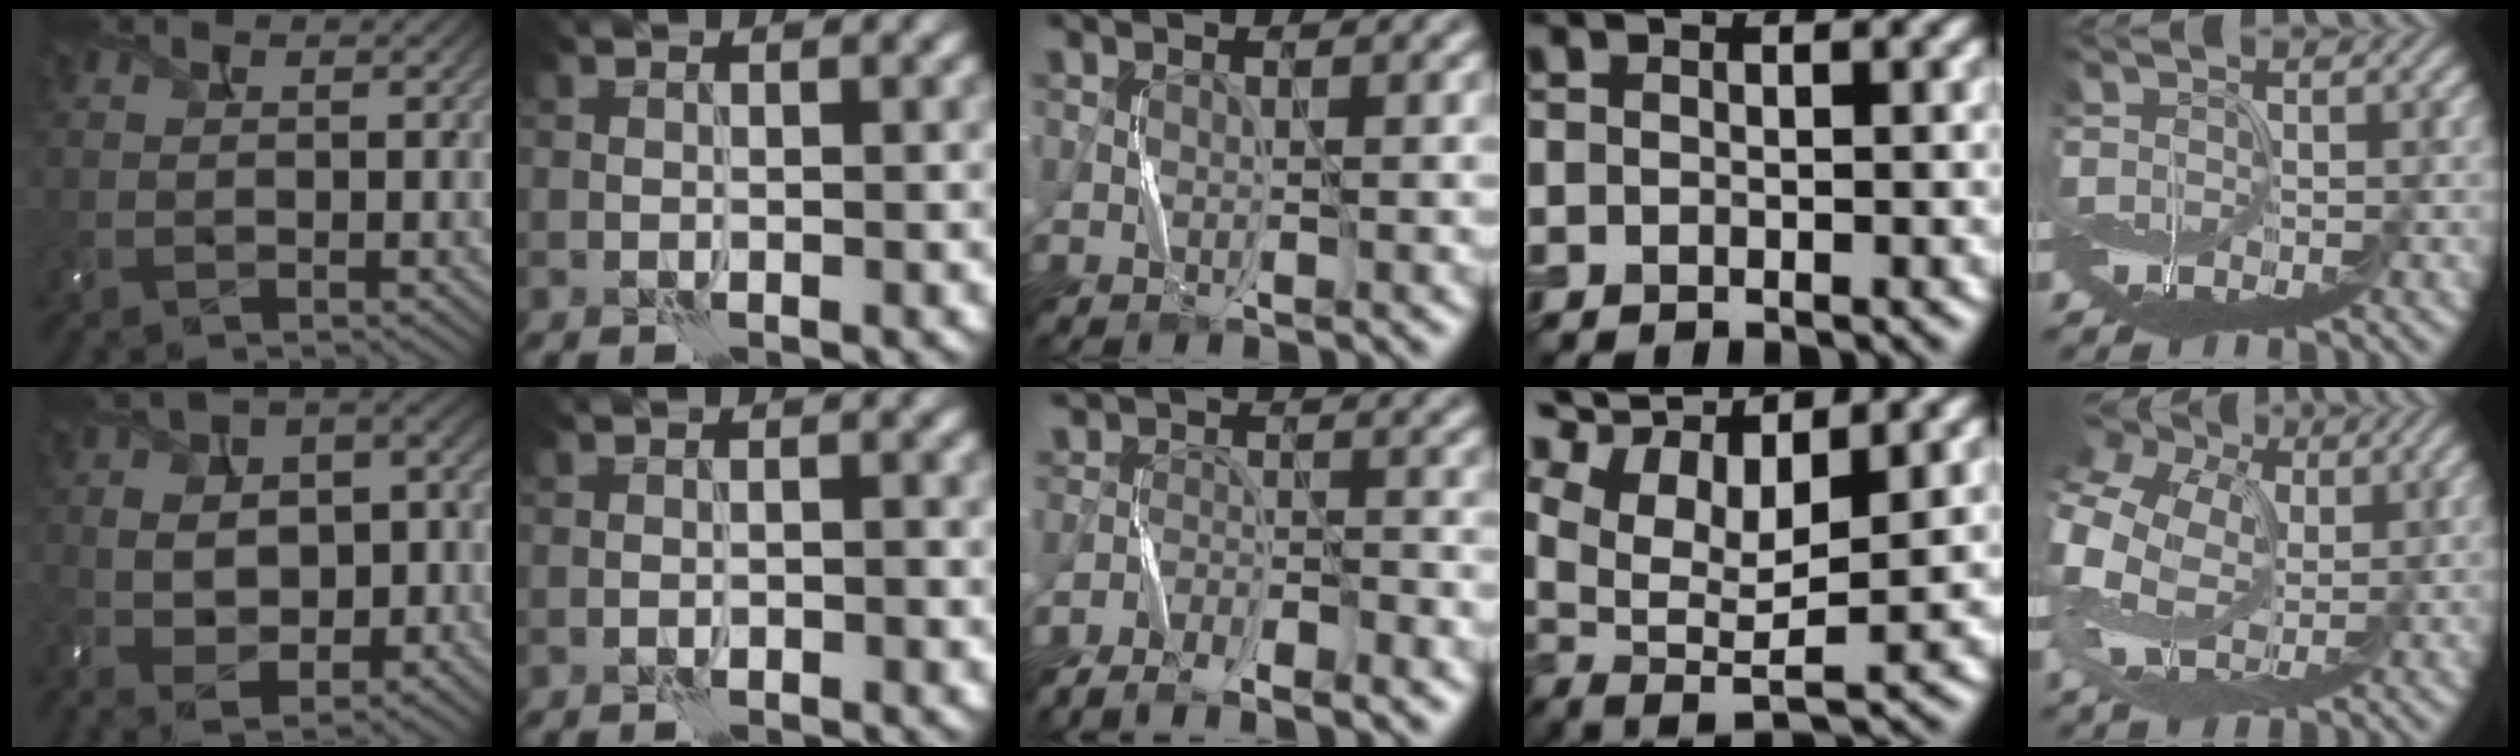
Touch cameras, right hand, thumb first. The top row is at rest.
{"thumb": {"total": 11.6, "force": [-2.3, 7.1, 8.9], "torque": [-0.150, -0.020, -0.015]}, "index": {"total": 0.9, "force": [-0.6, 0.3, 0.6], "torque": [-0.008, 0.005, -0.012]}, "middle": {"total": 5.0, "force": [-4.3, 1.7, 1.8], "torque": [-0.028, -0.004, -0.078]}, "ring": {"total": 10.7, "force": [6.2, 3.8, 7.9], "torque": [-0.157, 0.014, 0.110]}, "little": {"total": 12.2, "force": [1.4, 9.0, 8.1], "torque": [-0.204, 0.000, 0.023]}}